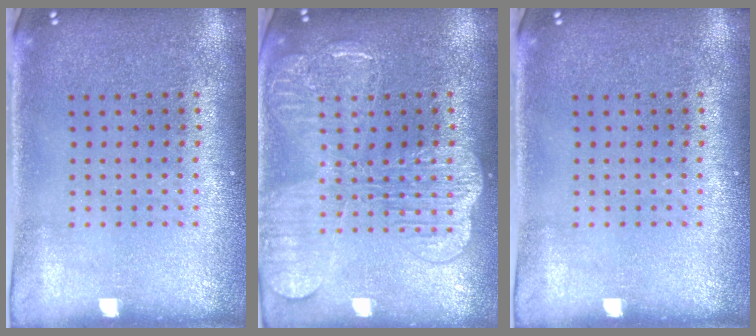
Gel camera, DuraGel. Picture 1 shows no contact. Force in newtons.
{"total": 4.0, "press": 4.0, "slide": 0.5}
{"total": 0.0}